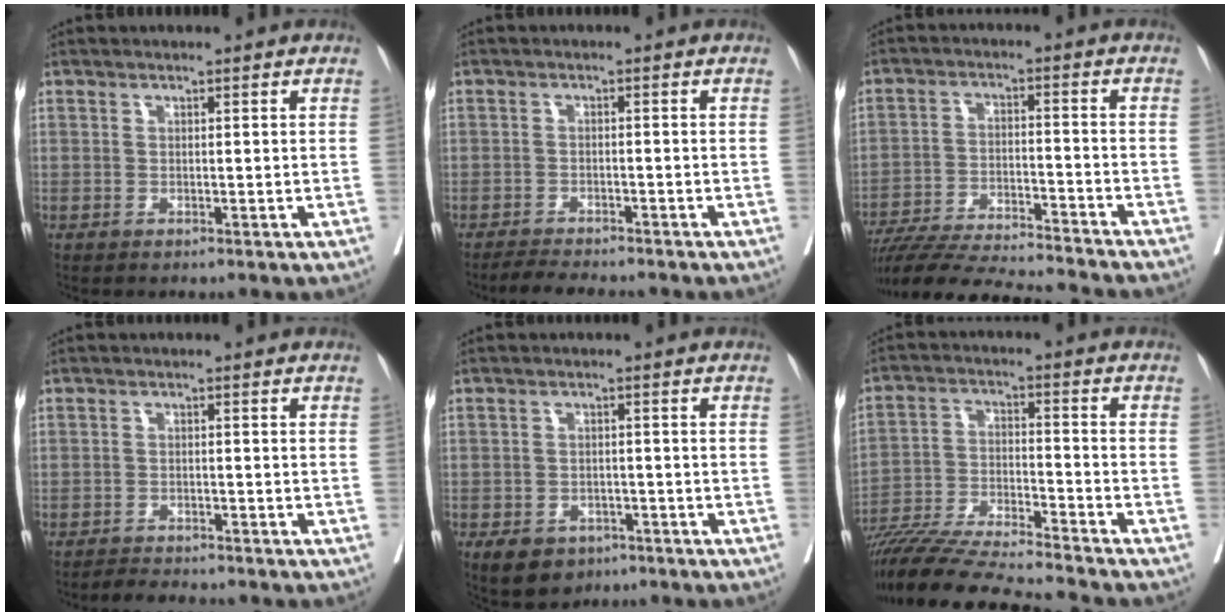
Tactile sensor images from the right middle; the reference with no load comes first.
{"total": 5.1, "force": [-4.8, 0.7, 1.8], "torque": [-0.026, -0.013, -0.076]}
{"total": 18.8, "force": [-17.4, 0.3, 7.1], "torque": [-0.128, -0.029, -0.271]}
{"total": 3.5, "force": [-3.4, 0.5, 0.7], "torque": [-0.013, -0.011, -0.054]}
{"total": 6.1, "force": [-3.9, 4.1, 2.3], "torque": [-0.035, 0.001, -0.052]}
{"total": 16.7, "force": [-15.3, -0.9, 6.8], "torque": [-0.125, -0.021, -0.265]}